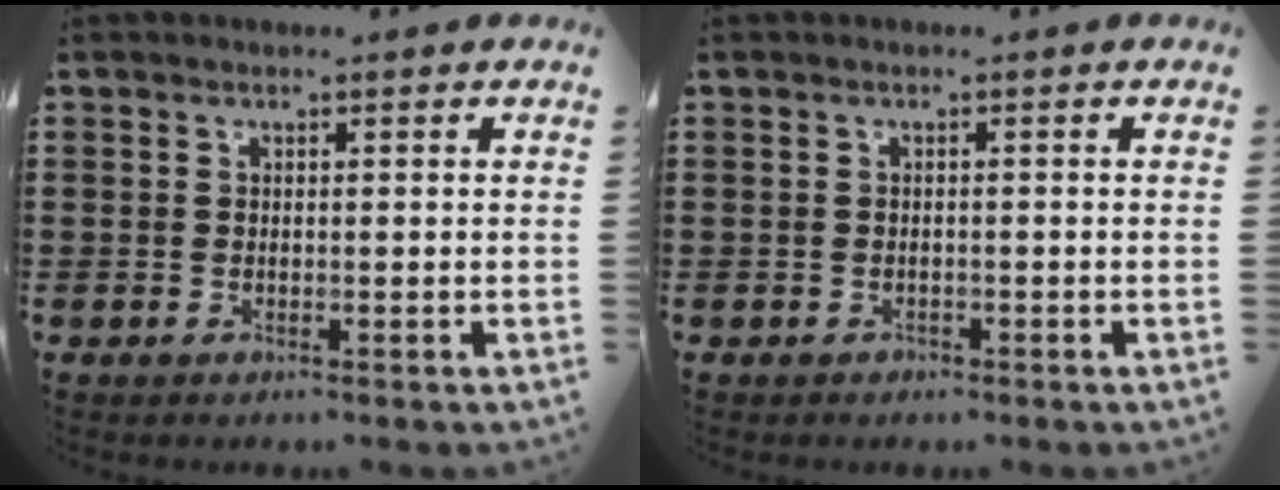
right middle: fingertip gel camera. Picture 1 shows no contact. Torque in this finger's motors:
{"motor_torque": [0.08, -0.10, -0.01, 0.00]}